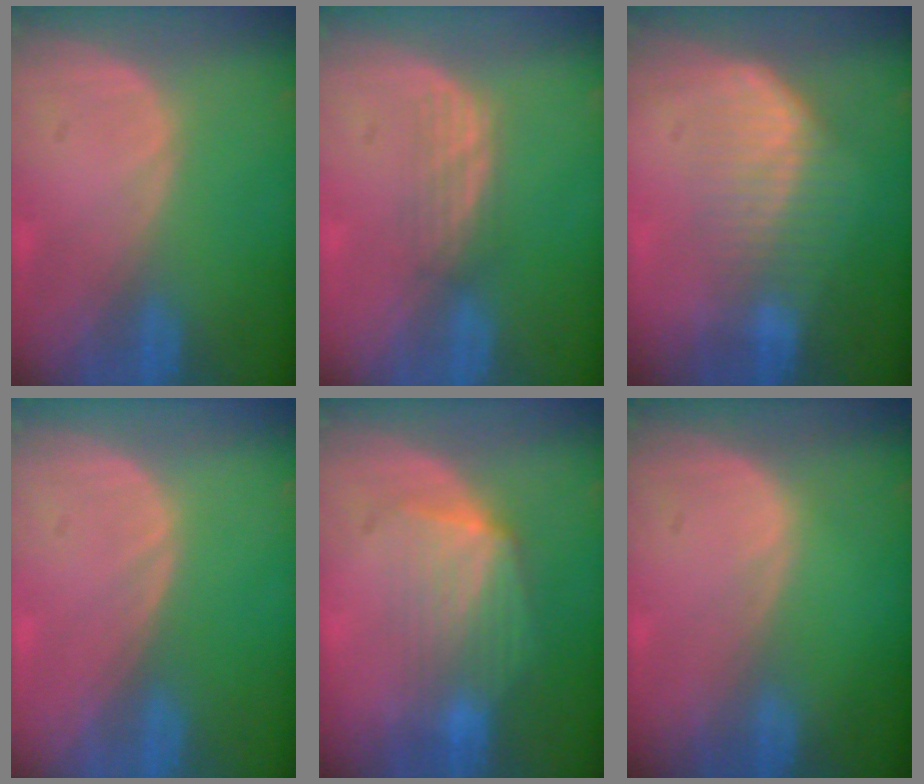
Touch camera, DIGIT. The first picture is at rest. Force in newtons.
{"total": 2.9, "press": 2.6, "slide": 1.4}
{"total": 6.8, "press": 6.1, "slide": 3.1}
{"total": 0.0}
{"total": 7.3, "press": 6.9, "slide": 2.6}
{"total": 0.0}